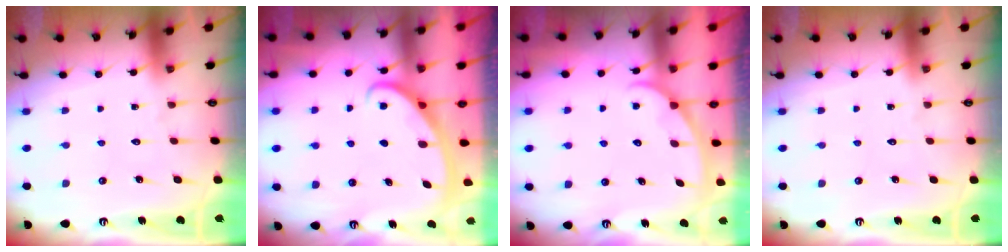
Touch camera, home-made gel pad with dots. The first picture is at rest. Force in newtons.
{"total": 3.0, "press": 3.0, "slide": 0.4}
{"total": 1.5, "press": 1.4, "slide": 0.2}
{"total": 0.0}